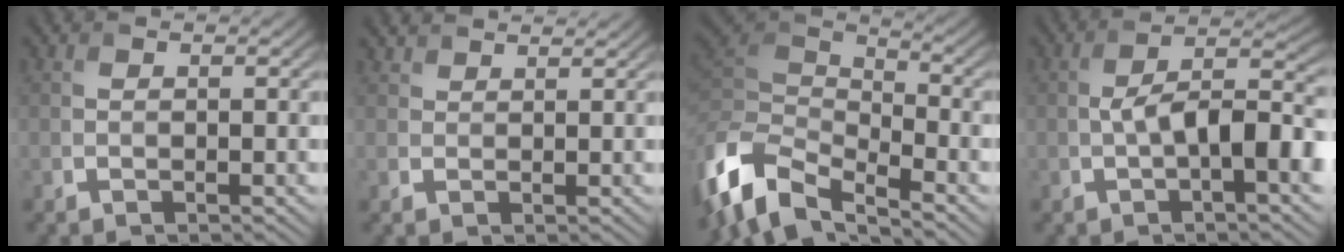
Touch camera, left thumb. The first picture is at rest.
{"total": 1.8, "force": [1.8, 0.3, -0.4], "torque": [0.005, 0.001, 0.032]}
{"total": 10.3, "force": [-6.5, 4.6, 6.6], "torque": [-0.153, -0.006, -0.135]}
{"total": 8.6, "force": [-1.3, 3.5, 7.8], "torque": [-0.129, 0.004, -0.021]}